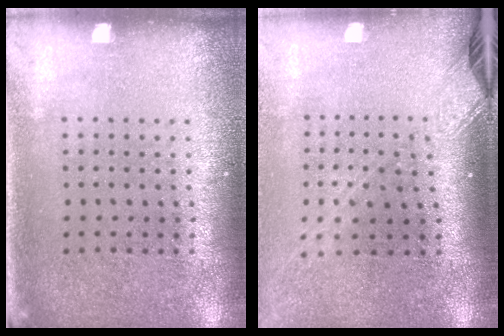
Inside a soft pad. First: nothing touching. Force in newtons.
{"total": 2.2, "press": 1.7, "slide": 1.4}